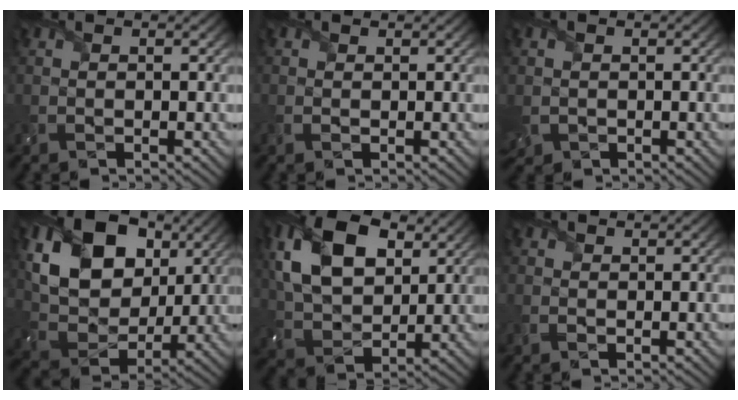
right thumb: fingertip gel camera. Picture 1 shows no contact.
{"total": 0.8, "force": [0.1, 0.6, 0.4], "torque": [-0.014, -0.002, 0.003]}
{"total": 2.6, "force": [-0.2, 2.3, 1.1], "torque": [-0.037, -0.009, -0.004]}
{"total": 14.4, "force": [5.2, 10.1, 8.9], "torque": [-0.194, 0.000, 0.095]}
{"total": 13.6, "force": [4.9, 8.6, 9.3], "torque": [-0.225, 0.019, 0.093]}
{"total": 1.1, "force": [0.3, 0.9, 0.5], "torque": [-0.016, -0.002, 0.006]}